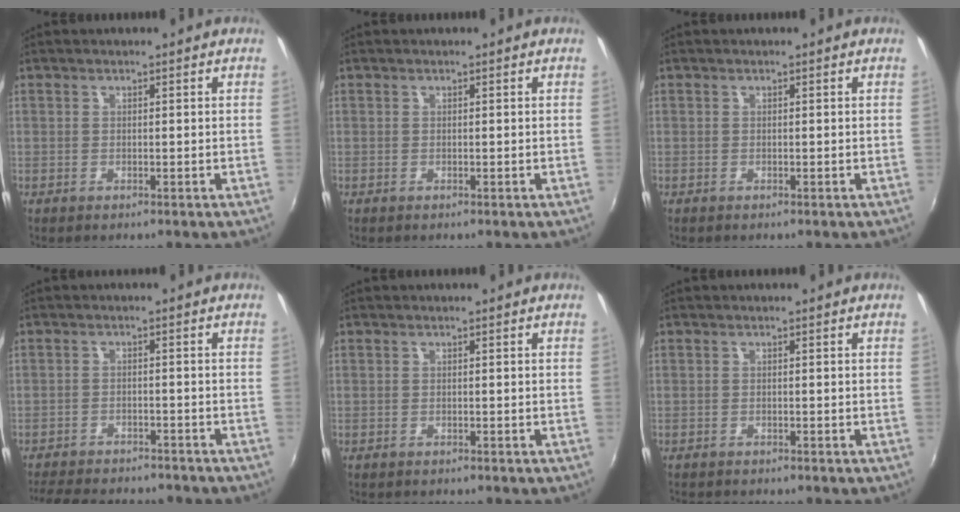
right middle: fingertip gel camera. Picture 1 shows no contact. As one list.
[{"total": 0.0}, {"total": 0.0}, {"total": 13.1, "force": [-11.6, 3.6, 4.9], "torque": [-0.116, -0.009, -0.169]}, {"total": 1.1, "force": [-1.0, 0.2, 0.2], "torque": [-0.006, -0.005, -0.016]}, {"total": 2.2, "force": [-2.1, 0.2, 0.6], "torque": [-0.018, -0.013, -0.036]}]